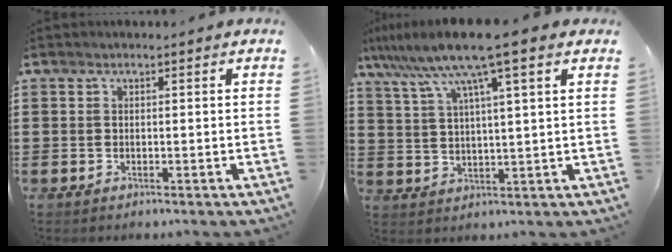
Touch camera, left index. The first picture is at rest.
{"total": 9.9, "force": [6.7, 0.0, 7.3], "torque": [-0.158, -0.019, 0.114]}